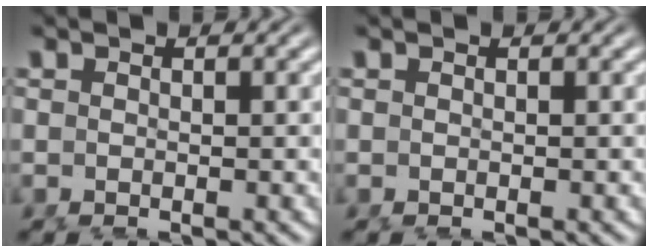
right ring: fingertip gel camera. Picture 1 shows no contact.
{"total": 0.0}